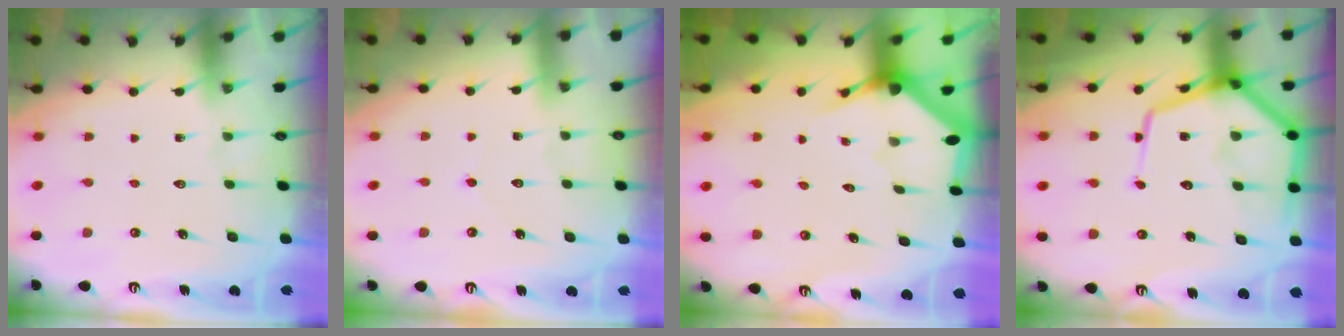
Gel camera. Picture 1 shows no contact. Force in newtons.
{"total": 2.5, "press": 2.5, "slide": 0.2}
{"total": 3.0, "press": 3.0, "slide": 0.1}
{"total": 16.1, "press": 16.1, "slide": 1.5}